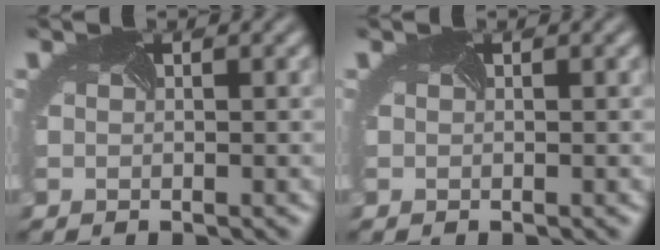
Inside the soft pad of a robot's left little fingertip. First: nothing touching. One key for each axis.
{"total": 0.0}